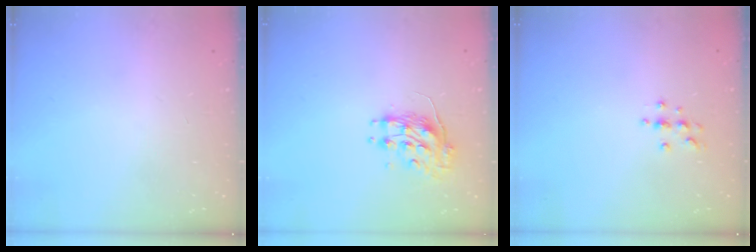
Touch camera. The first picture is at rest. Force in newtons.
{"total": 8.8, "press": 8.8, "slide": 0.0}
{"total": 4.0, "press": 3.9, "slide": 0.5}